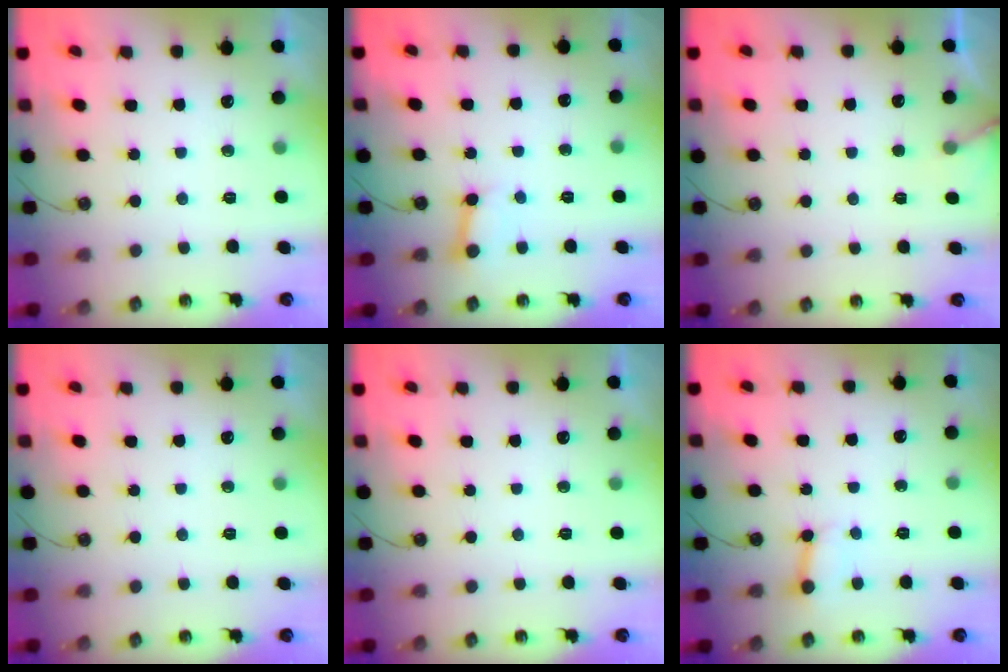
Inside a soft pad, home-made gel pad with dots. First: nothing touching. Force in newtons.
{"total": 4.4, "press": 4.3, "slide": 0.7}
{"total": 5.1, "press": 5.1, "slide": 0.3}
{"total": 0.0}
{"total": 0.0}
{"total": 2.9, "press": 2.9, "slide": 0.2}